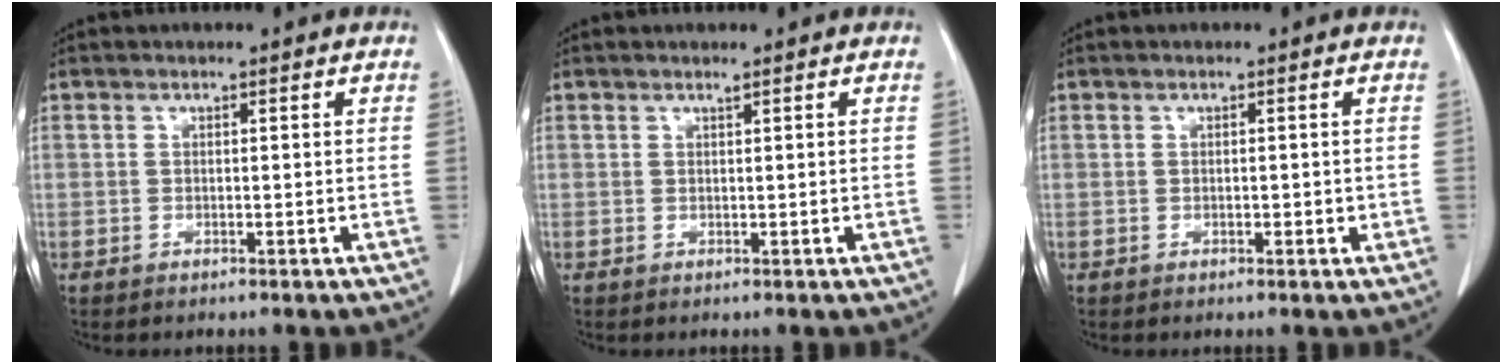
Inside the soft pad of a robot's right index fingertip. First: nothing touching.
{"total": 0.6, "force": [0.4, 0.2, 0.3], "torque": [-0.009, 0.001, 0.011]}
{"total": 1.8, "force": [-0.2, 1.1, 1.5], "torque": [-0.031, 0.003, 0.001]}